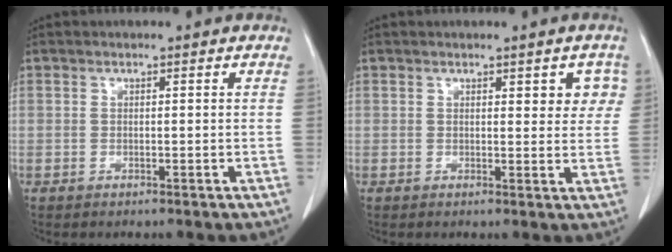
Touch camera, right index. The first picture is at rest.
{"total": 3.9, "force": [1.5, 1.8, 3.2], "torque": [-0.025, 0.006, 0.015]}